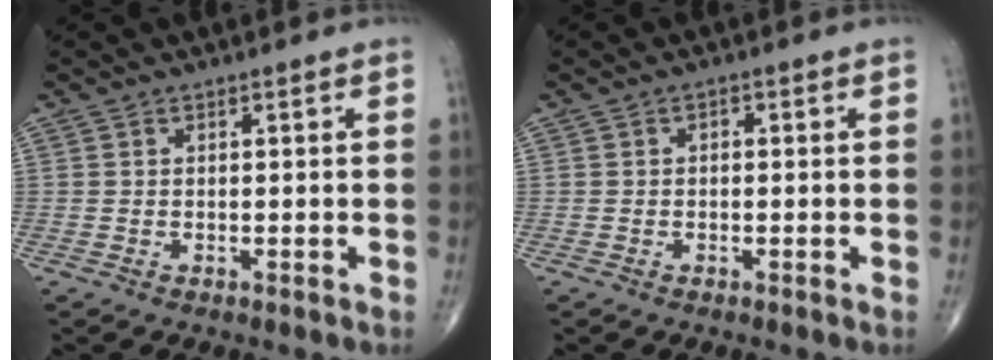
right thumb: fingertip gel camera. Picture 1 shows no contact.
{"total": 0.8, "force": [-0.1, 0.6, 0.6], "torque": [-0.002, 0.002, -0.006]}